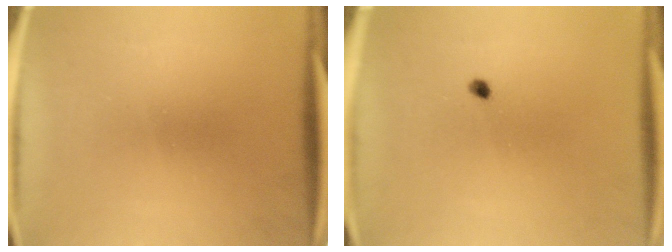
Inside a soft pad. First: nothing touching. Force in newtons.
{"total": 0.9}